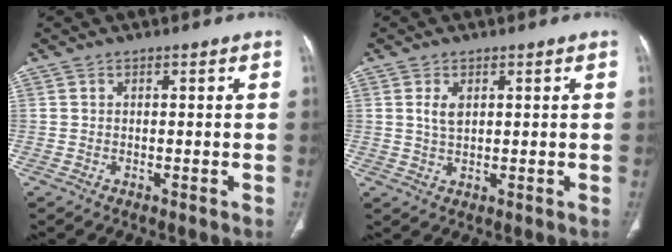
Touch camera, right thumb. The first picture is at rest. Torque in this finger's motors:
{"motor_torque": [0.01, 0.02, 0.14, 0.32, 0.01]}